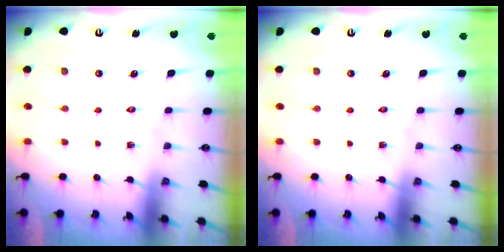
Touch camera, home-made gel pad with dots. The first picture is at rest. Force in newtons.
{"total": 0.0}